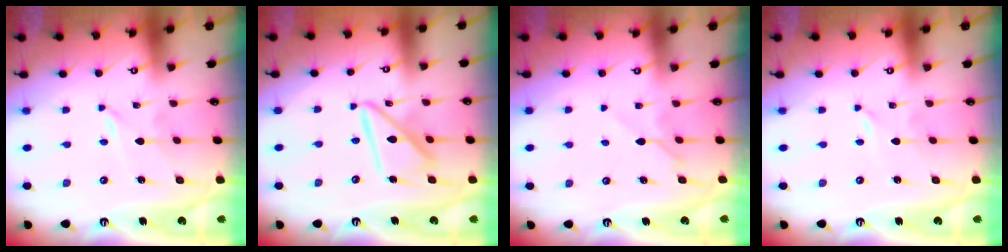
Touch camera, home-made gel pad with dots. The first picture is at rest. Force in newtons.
{"total": 15.9, "press": 15.9, "slide": 1.7}
{"total": 3.9, "press": 3.9, "slide": 0.4}
{"total": 0.0}